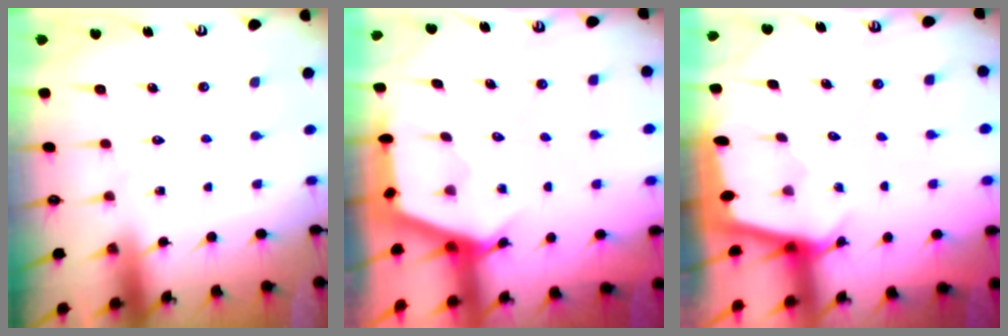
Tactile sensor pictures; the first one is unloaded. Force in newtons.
{"total": 2.6, "press": 2.6, "slide": 0.4}
{"total": 1.7, "press": 1.7, "slide": 0.0}